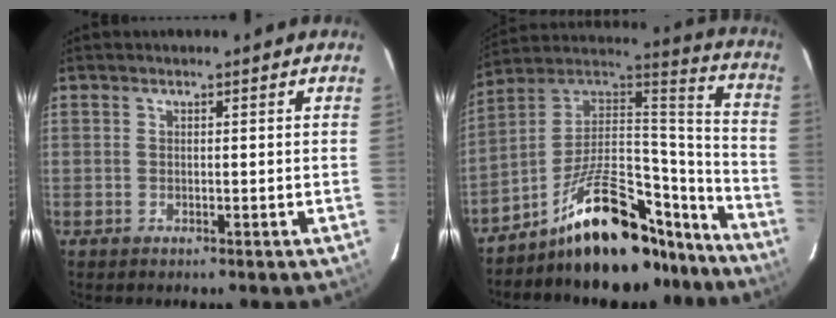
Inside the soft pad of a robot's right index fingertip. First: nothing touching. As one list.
[{"total": 23.7, "force": [-17.1, 9.9, 13.1], "torque": [-0.206, 0.050, -0.254]}]